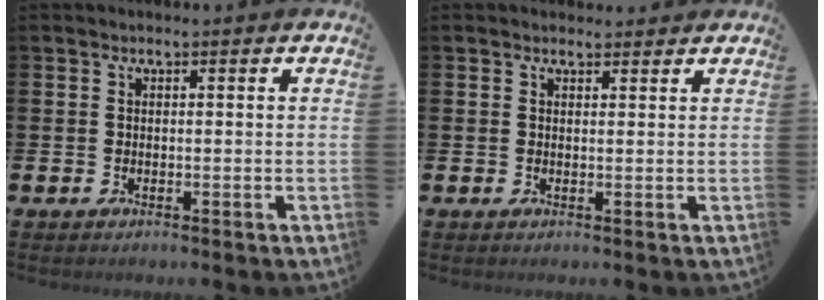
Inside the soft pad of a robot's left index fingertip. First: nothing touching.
{"total": 1.2, "force": [1.1, 0.5, 0.0], "torque": [0.013, -0.001, 0.017]}